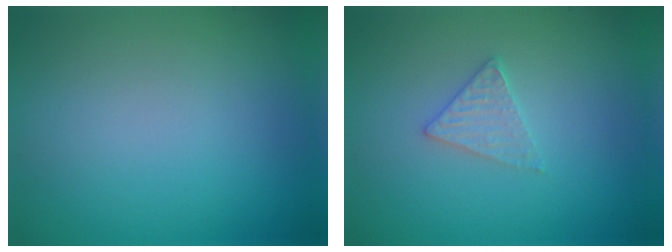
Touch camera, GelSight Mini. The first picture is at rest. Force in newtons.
{"total": 1.8, "press": 1.8, "slide": 0.3}